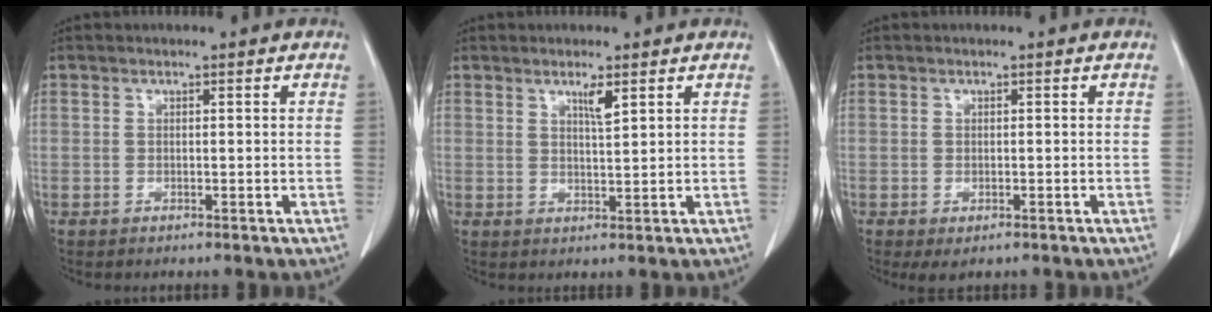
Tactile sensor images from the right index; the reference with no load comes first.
{"total": 2.4, "force": [1.5, 0.0, 2.0], "torque": [-0.037, -0.005, 0.026]}
{"total": 2.0, "force": [-1.1, 0.9, 1.4], "torque": [-0.022, -0.005, -0.008]}